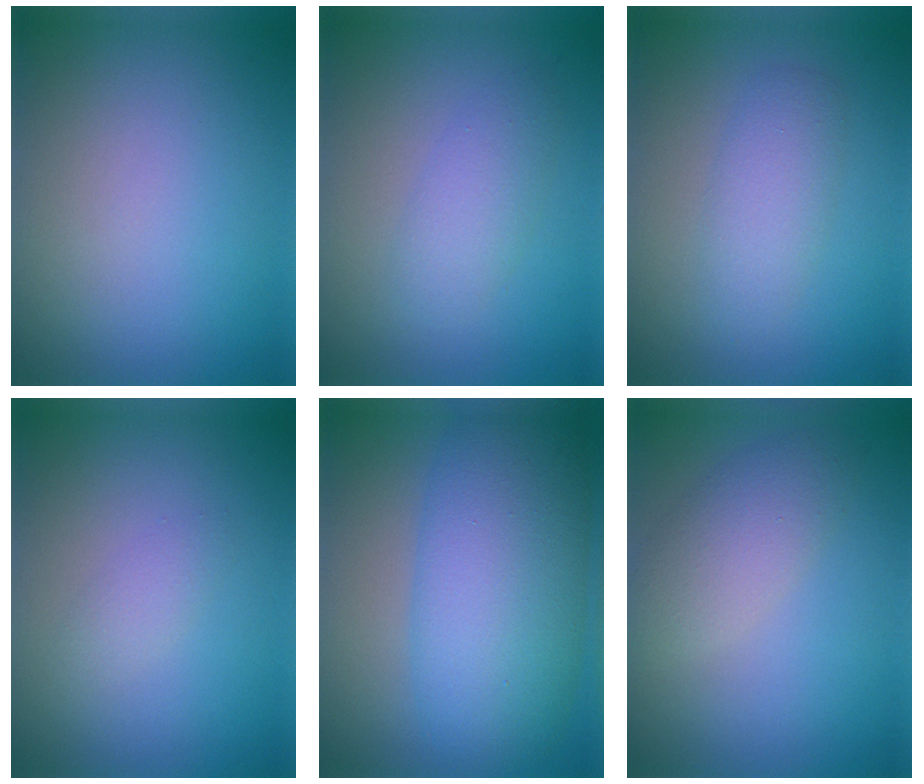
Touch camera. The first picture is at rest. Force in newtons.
{"total": 2.6, "press": 2.6, "slide": 0.1}
{"total": 2.9, "press": 2.9, "slide": 0.1}
{"total": 1.3, "press": 1.3, "slide": 0.0}
{"total": 10.1, "press": 10.1, "slide": 0.2}
{"total": 3.6, "press": 3.6, "slide": 0.2}